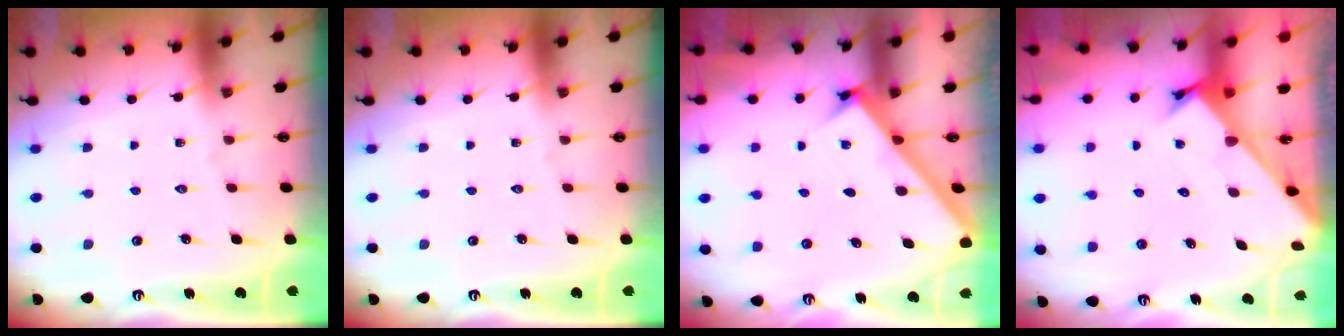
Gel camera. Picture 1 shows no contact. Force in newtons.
{"total": 0.0}
{"total": 2.5, "press": 2.5, "slide": 0.3}
{"total": 2.4, "press": 2.4, "slide": 0.2}